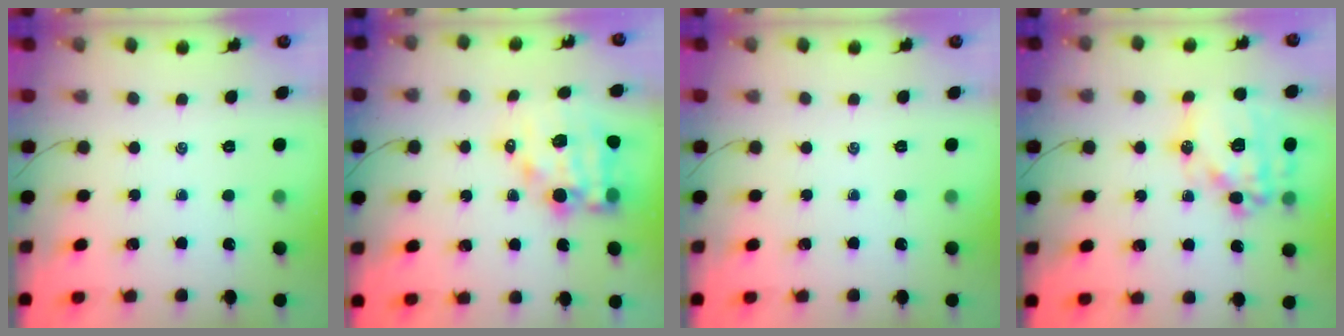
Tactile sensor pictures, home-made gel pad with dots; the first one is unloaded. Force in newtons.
{"total": 10.8, "press": 10.3, "slide": 3.0}
{"total": 0.0}
{"total": 16.6, "press": 16.3, "slide": 3.0}